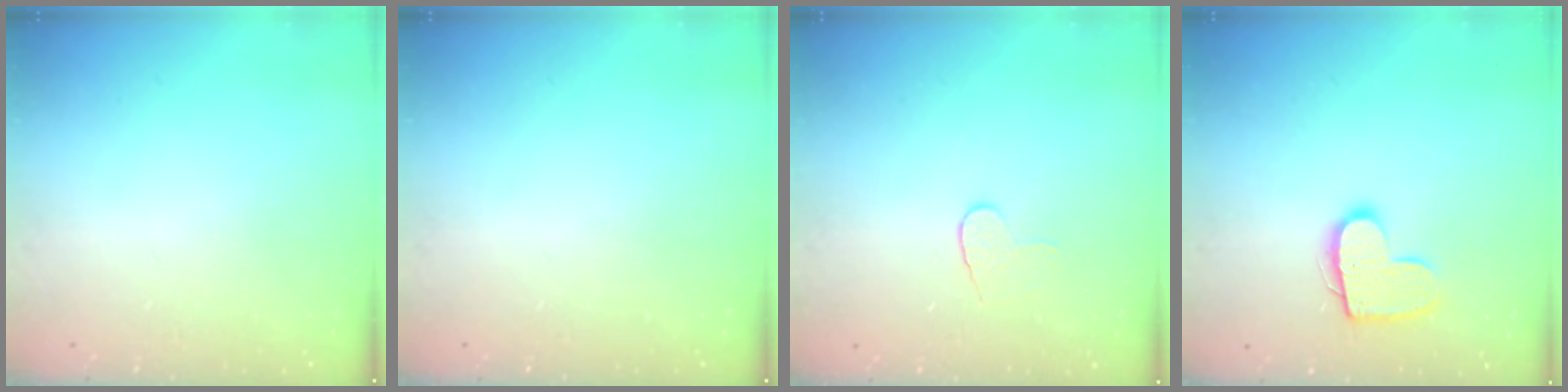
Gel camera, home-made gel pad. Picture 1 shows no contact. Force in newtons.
{"total": 0.0}
{"total": 6.0, "press": 6.0, "slide": 0.5}
{"total": 11.8, "press": 11.8, "slide": 0.6}